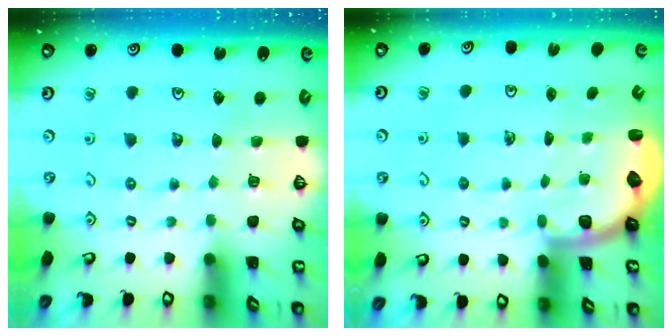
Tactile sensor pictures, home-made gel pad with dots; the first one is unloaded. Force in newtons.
{"total": 2.4, "press": 2.1, "slide": 1.3}